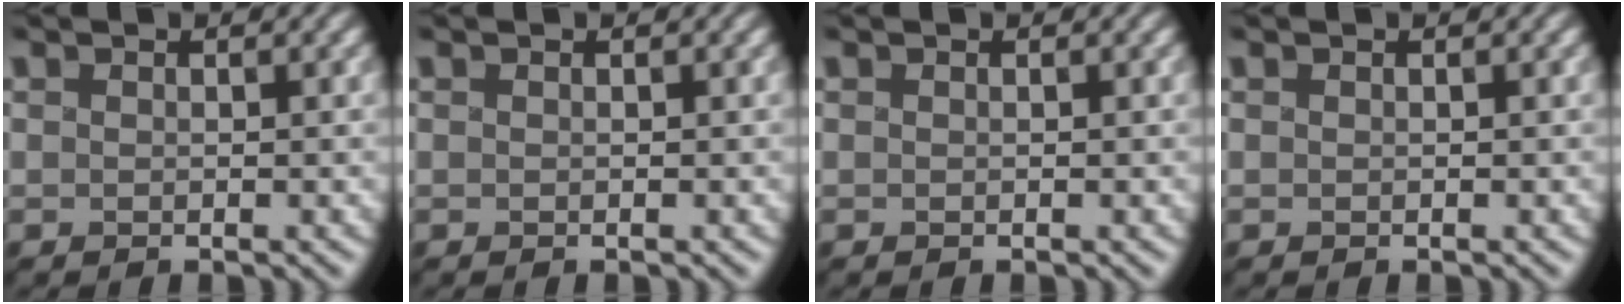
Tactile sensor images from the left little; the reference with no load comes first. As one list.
[{"total": 0.0}, {"total": 0.0}, {"total": 0.0}]